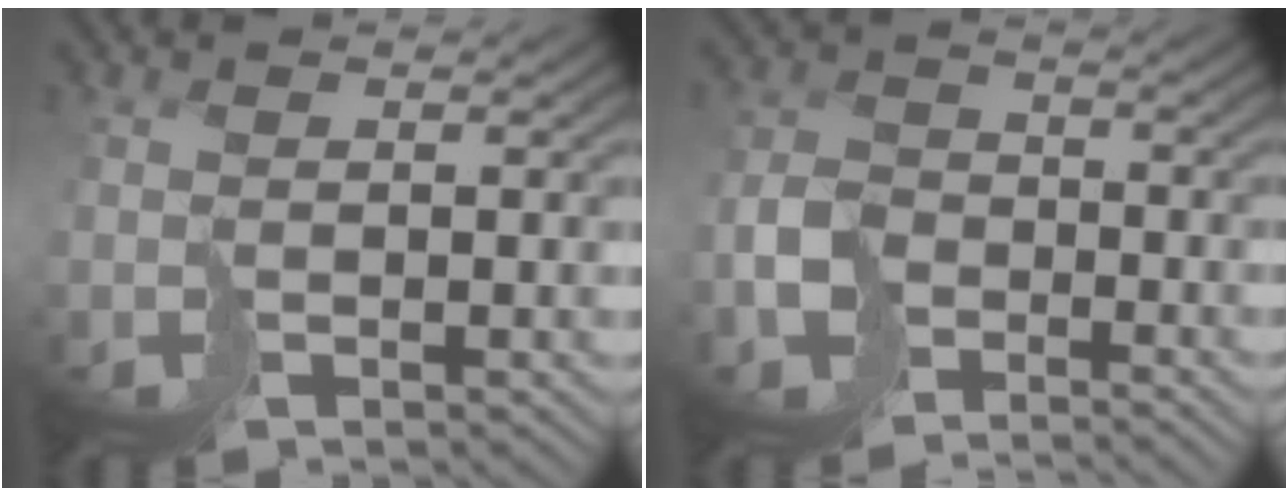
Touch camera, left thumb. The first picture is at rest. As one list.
[{"total": 4.7, "force": [-3.3, 2.9, 1.6], "torque": [-0.030, -0.002, -0.075]}]